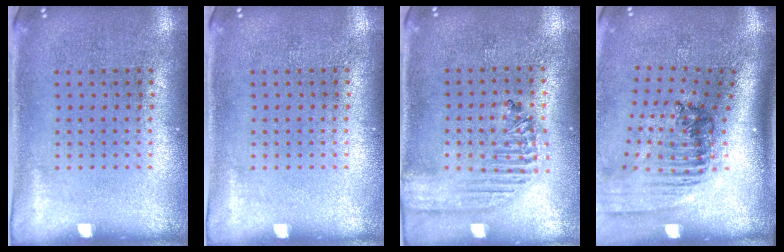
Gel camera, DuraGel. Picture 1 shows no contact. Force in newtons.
{"total": 0.0}
{"total": 1.8, "press": 1.7, "slide": 0.7}
{"total": 1.8, "press": 1.4, "slide": 1.2}